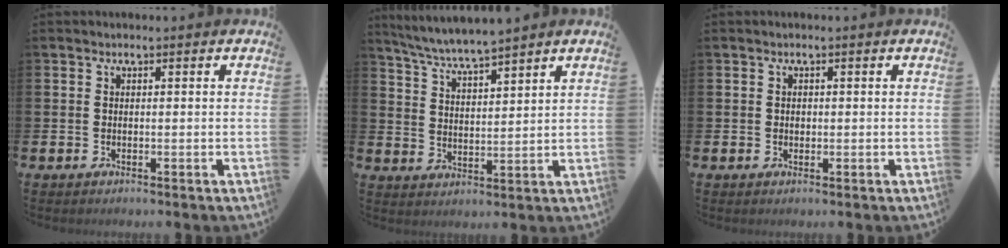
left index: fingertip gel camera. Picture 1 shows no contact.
{"total": 5.4, "force": [5.3, -0.4, 1.0], "torque": [-0.043, -0.030, 0.093]}
{"total": 0.6, "force": [0.0, 0.5, 0.3], "torque": [0.004, 0.002, -0.003]}